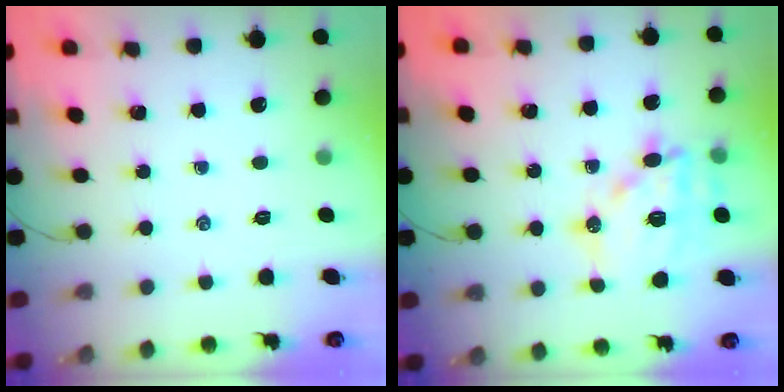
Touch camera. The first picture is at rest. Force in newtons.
{"total": 15.2, "press": 14.9, "slide": 3.2}